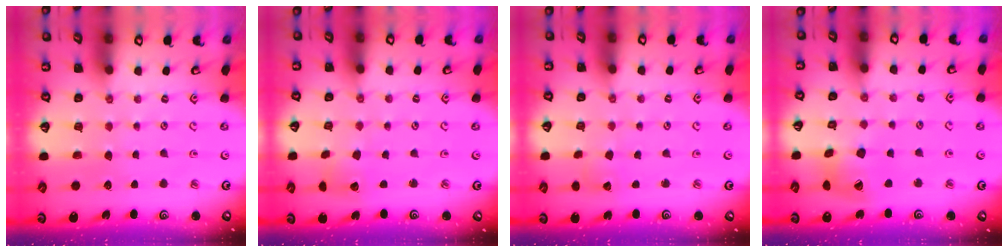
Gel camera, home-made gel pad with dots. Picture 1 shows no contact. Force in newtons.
{"total": 2.8, "press": 2.8, "slide": 0.3}
{"total": 2.9, "press": 2.9, "slide": 0.3}
{"total": 13.4, "press": 13.3, "slide": 1.5}